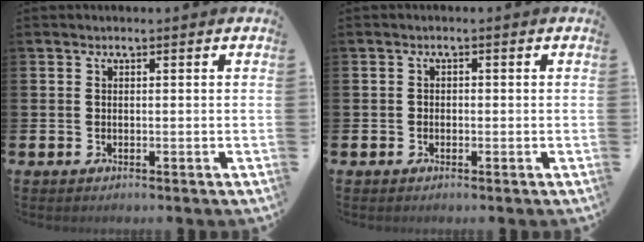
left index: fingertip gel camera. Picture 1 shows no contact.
{"total": 0.9, "force": [-0.5, 0.7, 0.2], "torque": [-0.012, 0.005, -0.009]}